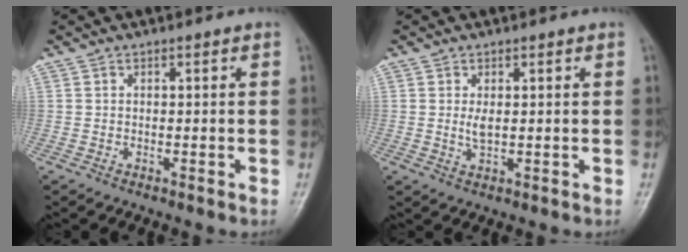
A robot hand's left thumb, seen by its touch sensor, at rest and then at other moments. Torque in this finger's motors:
{"motor_torque": [-0.17, 0.24, 0.20, -0.11, 0.01]}